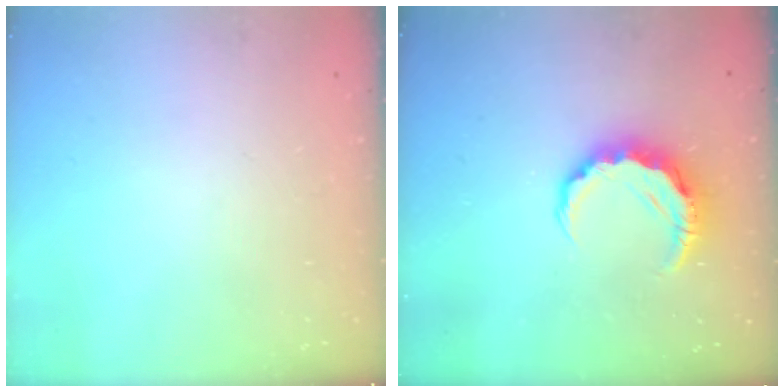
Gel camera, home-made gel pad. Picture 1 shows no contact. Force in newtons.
{"total": 8.3, "press": 8.2, "slide": 1.4}